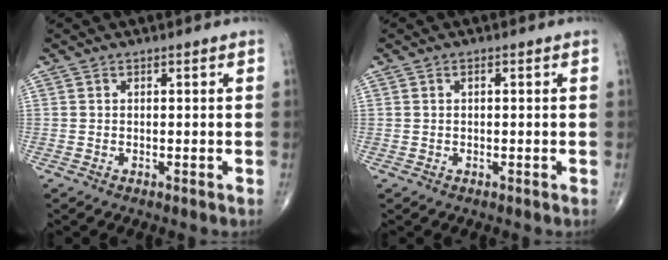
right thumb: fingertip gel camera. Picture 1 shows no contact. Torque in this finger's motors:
{"motor_torque": [-0.53, 0.44, -0.21, -0.36, 0.04]}